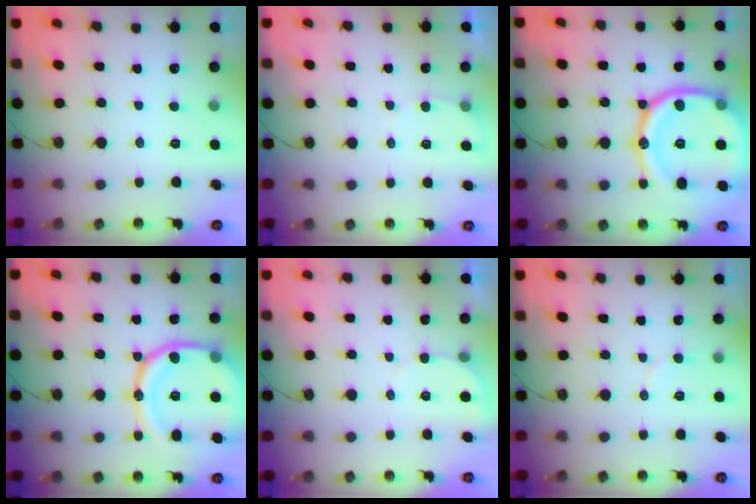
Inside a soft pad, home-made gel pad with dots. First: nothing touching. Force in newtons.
{"total": 3.6, "press": 3.6, "slide": 0.3}
{"total": 24.2, "press": 24.0, "slide": 2.7}
{"total": 19.6, "press": 19.5, "slide": 2.0}
{"total": 2.8, "press": 2.8, "slide": 0.3}
{"total": 4.4, "press": 4.4, "slide": 0.3}